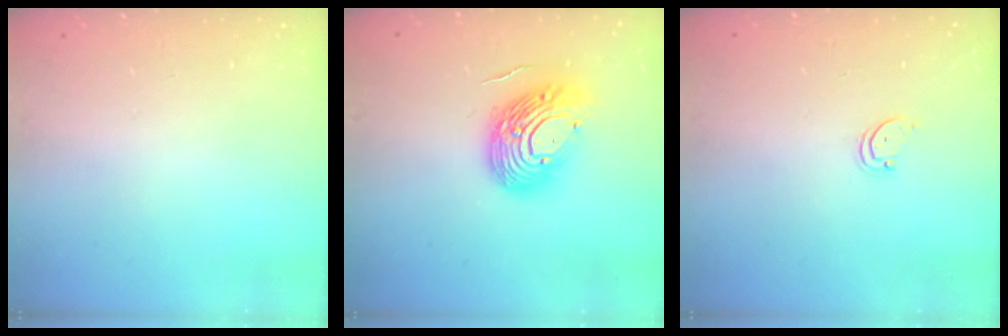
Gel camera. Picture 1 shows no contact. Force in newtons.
{"total": 14.5, "press": 14.4, "slide": 1.9}
{"total": 1.5, "press": 1.5, "slide": 0.1}